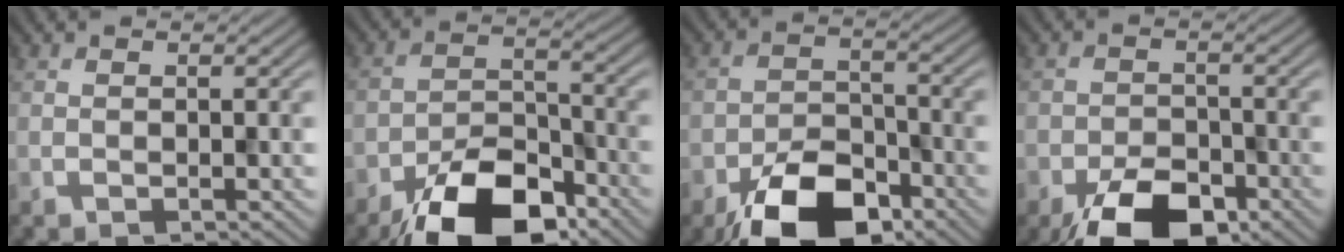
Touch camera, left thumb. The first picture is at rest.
{"total": 12.2, "force": [-8.4, 5.1, 7.2], "torque": [-0.118, -0.003, -0.158]}
{"total": 10.5, "force": [-6.8, 5.1, 6.2], "torque": [-0.106, -0.010, -0.127]}
{"total": 8.3, "force": [-5.3, 4.0, 5.1], "torque": [-0.083, -0.009, -0.093]}